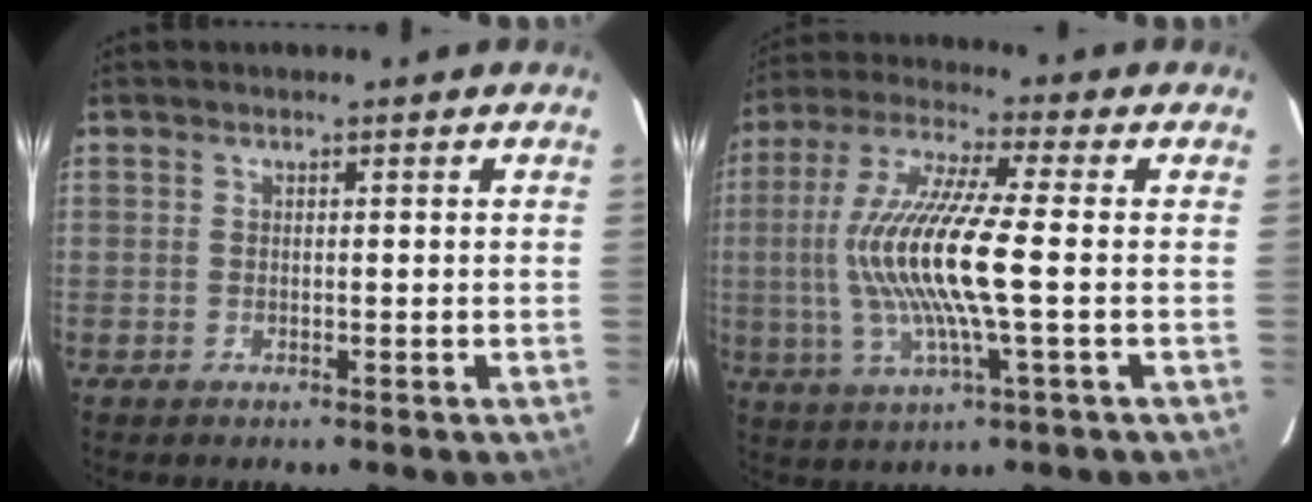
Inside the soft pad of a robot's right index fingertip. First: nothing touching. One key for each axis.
{"total": 15.3, "fx": -1.0, "fy": 1.6, "fz": 15.2, "tx": -0.298, "ty": -0.002, "tz": -0.019}